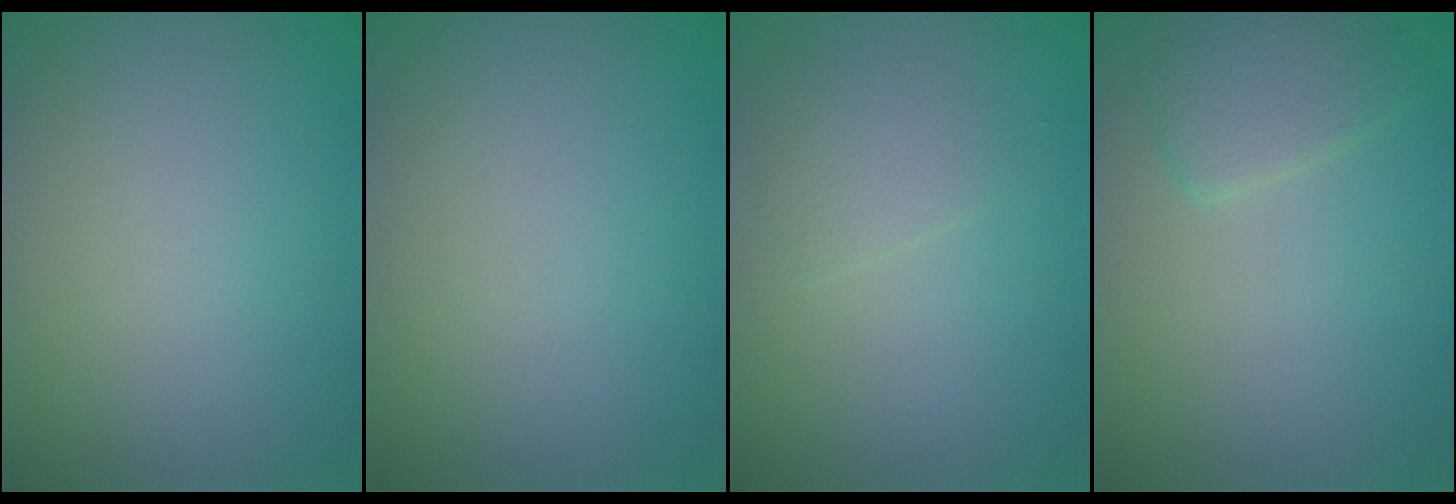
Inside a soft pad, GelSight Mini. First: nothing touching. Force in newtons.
{"total": 0.0}
{"total": 1.6, "press": 1.6, "slide": 0.1}
{"total": 2.4, "press": 2.4, "slide": 0.1}